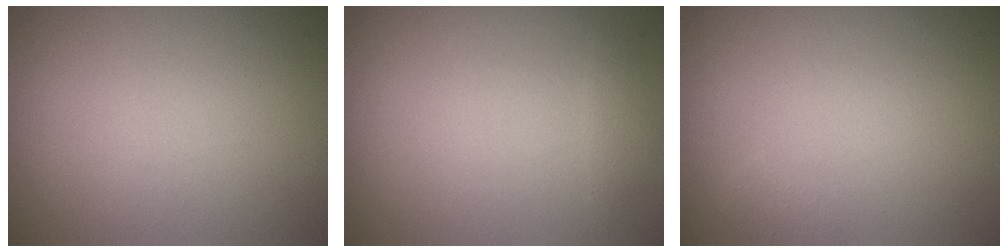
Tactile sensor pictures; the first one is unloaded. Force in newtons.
{"total": 0.7, "press": 0.7, "slide": 0.0}
{"total": 0.6, "press": 0.6, "slide": 0.1}